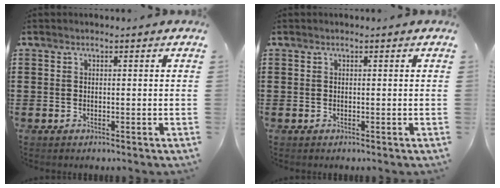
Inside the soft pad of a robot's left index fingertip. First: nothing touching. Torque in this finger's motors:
{"motor_torque": [-0.02, 0.01, -0.01, -0.02]}